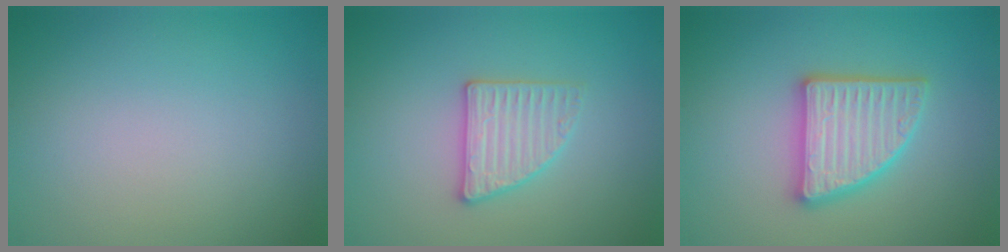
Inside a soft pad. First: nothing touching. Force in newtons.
{"total": 2.8, "press": 2.7, "slide": 0.5}
{"total": 4.8, "press": 4.7, "slide": 0.8}